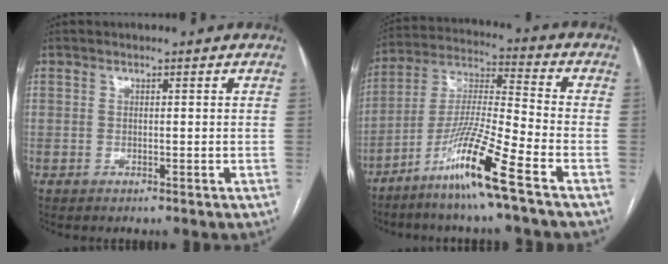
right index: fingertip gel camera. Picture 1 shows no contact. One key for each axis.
{"total": 13.5, "fx": -8.0, "fy": -1.2, "fz": 10.8, "tx": -0.213, "ty": -0.030, "tz": -0.157}